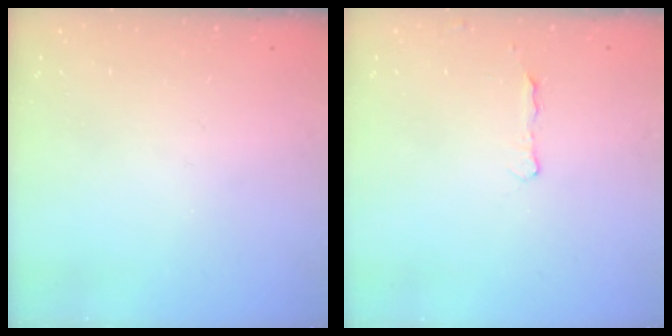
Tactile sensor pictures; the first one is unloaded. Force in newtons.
{"total": 5.0, "press": 3.4, "slide": 3.6}